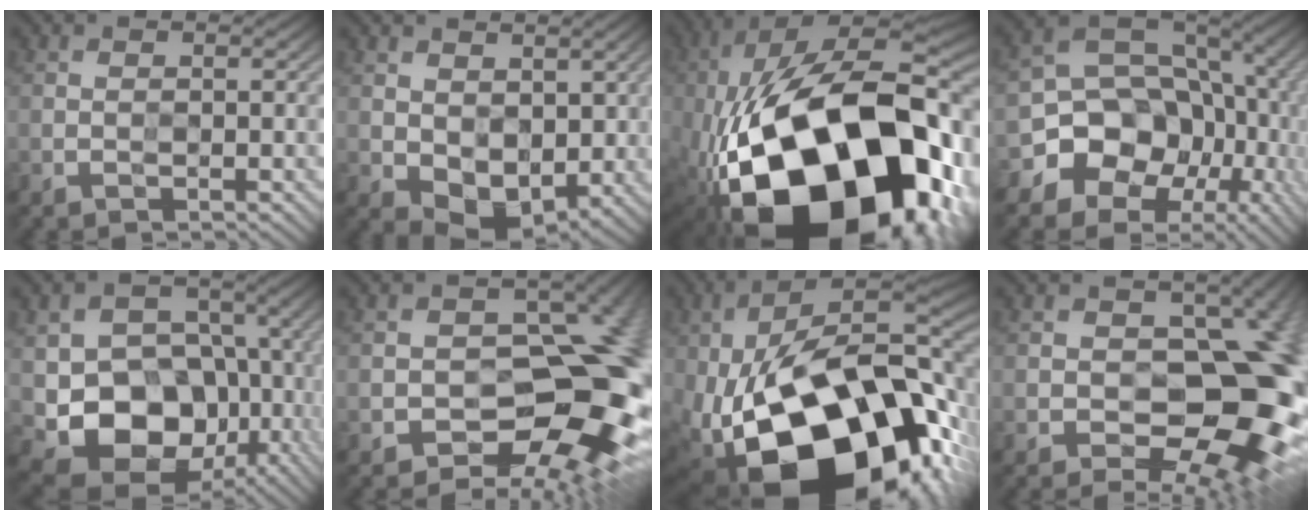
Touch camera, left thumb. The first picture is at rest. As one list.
[{"total": 5.7, "force": [1.1, 4.1, 3.8], "torque": [-0.084, -0.020, 0.029]}, {"total": 24.0, "force": [-8.1, 13.0, 18.5], "torque": [-0.378, -0.037, -0.105]}, {"total": 15.2, "force": [-4.6, 12.6, 7.3], "torque": [-0.151, -0.021, -0.089]}, {"total": 13.2, "force": [-3.1, 10.3, 7.7], "torque": [-0.132, -0.035, -0.054]}, {"total": 13.2, "force": [-4.4, 8.0, 9.6], "torque": [-0.082, -0.007, -0.071]}, {"total": 23.5, "force": [-5.2, 14.4, 17.8], "torque": [-0.335, -0.058, -0.059]}, {"total": 15.2, "force": [-3.7, 8.8, 11.9], "torque": [-0.125, -0.007, -0.056]}]